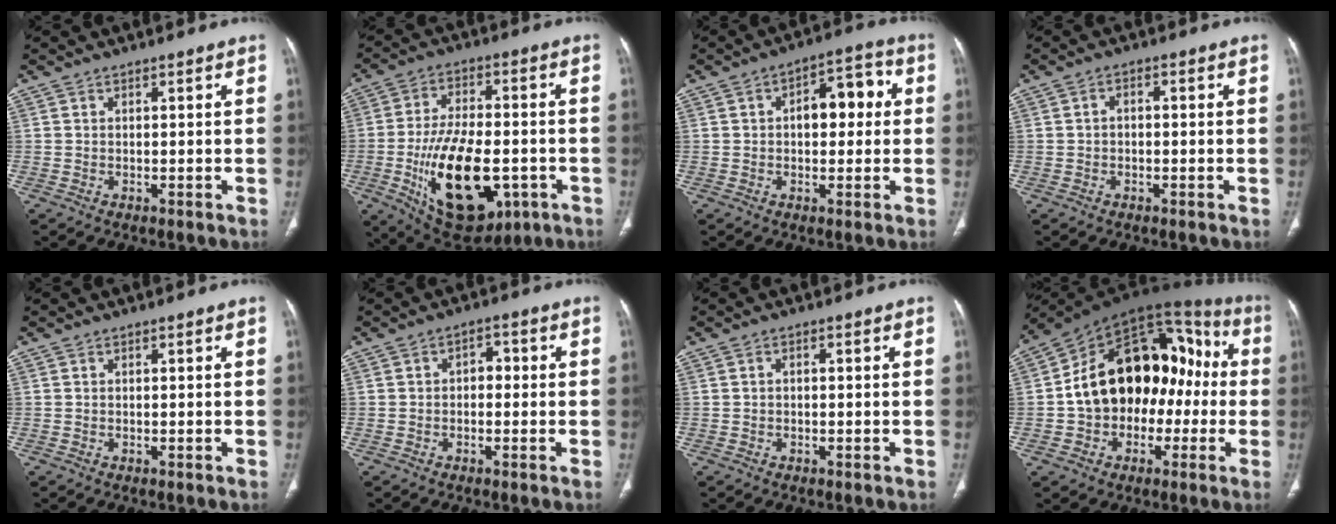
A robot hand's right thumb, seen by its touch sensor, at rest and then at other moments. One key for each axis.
{"total": 21.4, "fx": -6.0, "fy": 11.0, "fz": 17.3, "tx": -0.279, "ty": 0.009, "tz": -0.074}
{"total": 9.3, "fx": 1.1, "fy": 5.3, "fz": 7.5, "tx": -0.077, "ty": 0.029, "tz": 0.013}
{"total": 1.6, "fx": -0.2, "fy": 1.1, "fz": 1.1, "tx": -0.014, "ty": 0.010, "tz": -0.007}
{"total": 0.0}
{"total": 3.0, "fx": -0.1, "fy": 2.1, "fz": 2.2, "tx": -0.017, "ty": 0.013, "tz": -0.010}
{"total": 0.6, "fx": -0.1, "fy": 0.4, "fz": 0.4, "tx": -0.006, "ty": 0.002, "tz": -0.005}
{"total": 22.9, "fx": -1.5, "fy": 15.7, "fz": 16.6, "tx": -0.223, "ty": 0.064, "tz": -0.025}